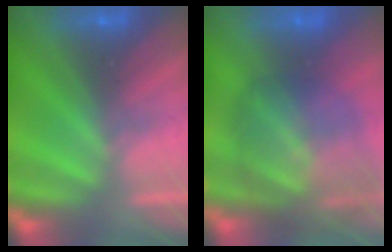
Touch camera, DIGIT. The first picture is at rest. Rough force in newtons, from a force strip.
{"total": 7.4}